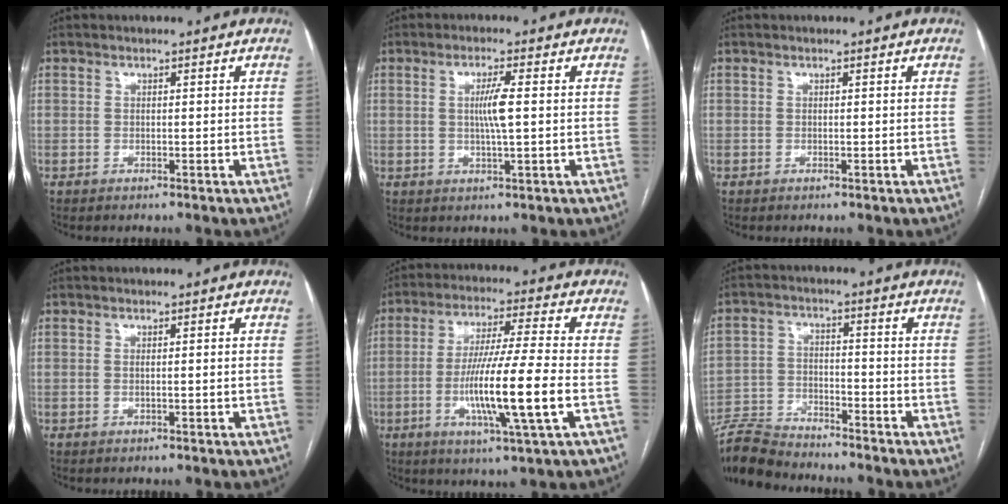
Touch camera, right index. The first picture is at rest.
{"total": 4.2, "force": [0.4, -0.1, 4.2], "torque": [-0.079, -0.004, 0.007]}
{"total": 0.0}
{"total": 0.8, "force": [-0.1, -0.2, 0.8], "torque": [-0.015, 0.000, 0.001]}
{"total": 13.9, "force": [-3.2, -0.4, 13.5], "torque": [-0.255, -0.013, -0.062]}
{"total": 8.4, "force": [-8.1, 1.4, 1.5], "torque": [-0.032, -0.011, -0.155]}